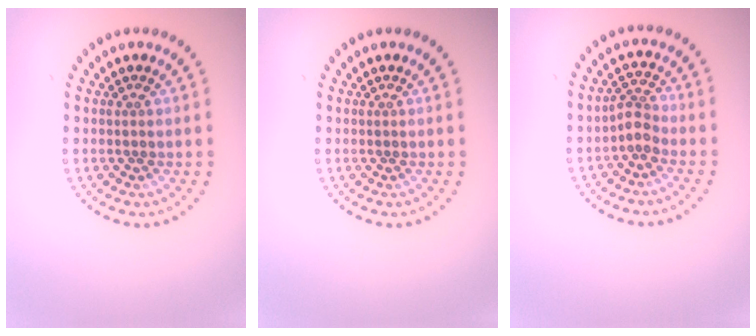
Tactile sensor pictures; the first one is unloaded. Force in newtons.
{"total": 0.0}
{"total": 2.1, "press": 1.6, "slide": 1.3}